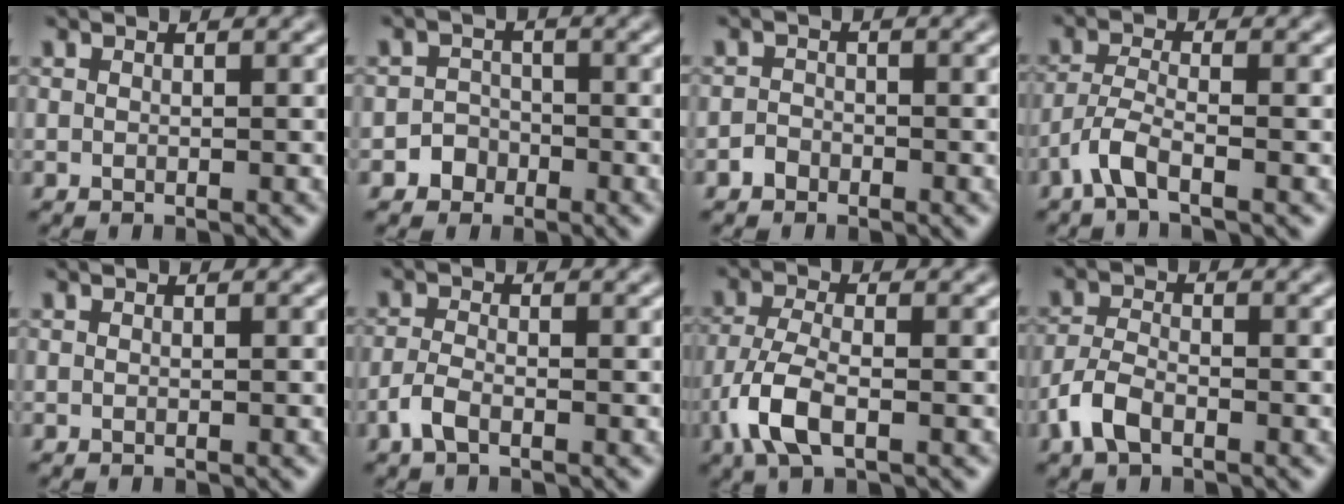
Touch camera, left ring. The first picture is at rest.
{"total": 2.0, "force": [-1.1, 1.7, 0.2], "torque": [0.021, 0.008, -0.027]}
{"total": 1.2, "force": [-0.8, 0.8, 0.2], "torque": [0.002, 0.004, -0.016]}
{"total": 3.0, "force": [-1.9, 0.7, 2.2], "torque": [-0.049, 0.003, -0.049]}
{"total": 0.0}
{"total": 2.0, "force": [-1.2, 0.8, 1.4], "torque": [-0.032, 0.000, -0.029]}
{"total": 4.9, "force": [-2.1, 2.1, 3.9], "torque": [-0.091, -0.002, -0.047]}
{"total": 3.2, "force": [-1.8, 1.6, 2.1], "torque": [-0.045, 0.001, -0.044]}